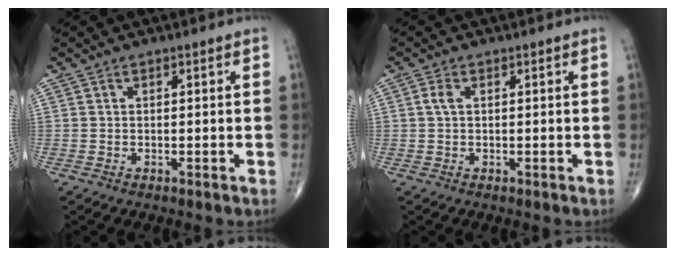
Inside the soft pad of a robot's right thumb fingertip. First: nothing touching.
{"total": 1.7, "force": [0.3, 0.9, 1.3], "torque": [-0.033, 0.005, 0.005]}